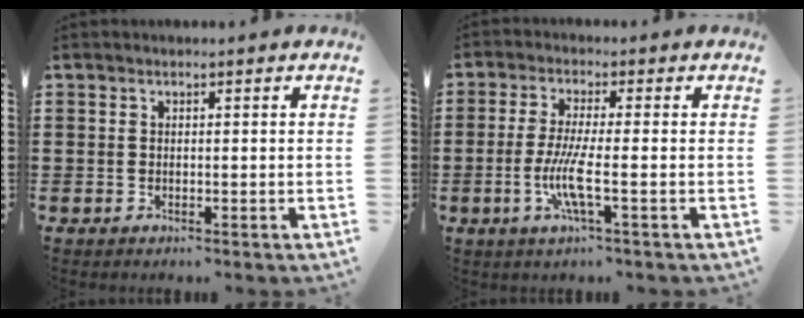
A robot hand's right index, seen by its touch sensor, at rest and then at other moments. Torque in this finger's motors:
{"motor_torque": [2.15, -0.01, 0.61, 0.20]}